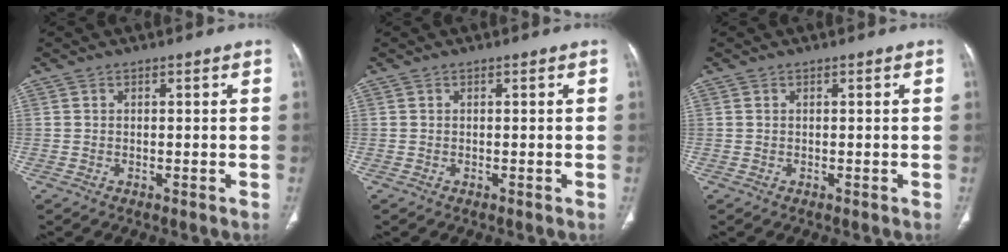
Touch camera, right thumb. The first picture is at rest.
{"total": 0.0}
{"total": 0.0}